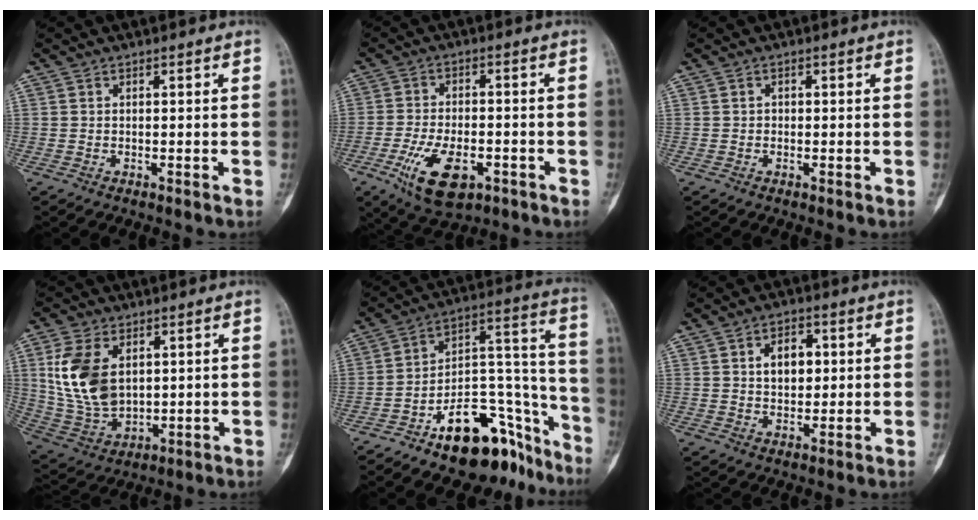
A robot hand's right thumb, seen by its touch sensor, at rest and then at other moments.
{"total": 11.3, "force": [-4.8, 5.8, 8.4], "torque": [-0.150, 0.010, -0.075]}
{"total": 0.6, "force": [0.0, 0.6, 0.2], "torque": [0.001, 0.002, -0.002]}
{"total": 14.1, "force": [3.4, 9.0, 10.3], "torque": [-0.194, -0.013, 0.081]}
{"total": 21.1, "force": [-13.7, 10.2, 12.3], "torque": [-0.117, 0.130, -0.211]}
{"total": 6.6, "force": [1.5, 4.4, 4.7], "torque": [-0.047, -0.002, 0.023]}